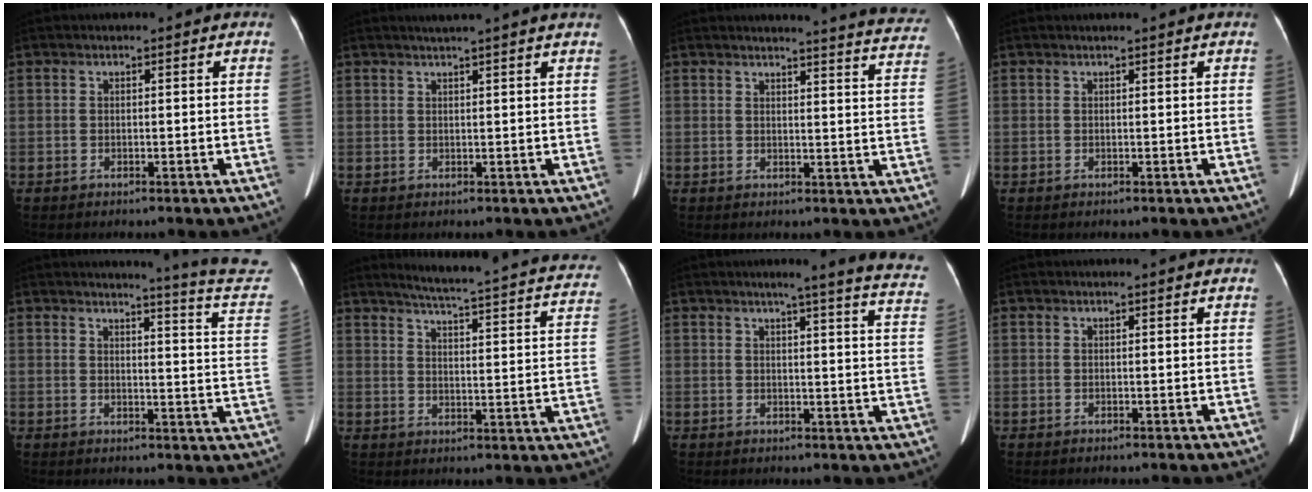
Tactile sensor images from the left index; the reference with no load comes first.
{"total": 4.2, "force": [3.6, -0.9, 2.1], "torque": [-0.025, 0.018, 0.045]}
{"total": 14.7, "force": [14.4, 0.2, 3.1], "torque": [-0.022, -0.095, 0.127]}
{"total": 0.8, "force": [0.7, -0.1, 0.3], "torque": [-0.005, 0.011, 0.017]}
{"total": 13.2, "force": [12.9, -2.2, 2.1], "torque": [-0.027, -0.122, 0.120]}
{"total": 23.4, "force": [20.5, 2.0, 11.0], "torque": [-0.148, -0.045, 0.231]}
{"total": 14.9, "force": [12.6, -0.4, 7.9], "torque": [-0.094, -0.048, 0.126]}
{"total": 0.6, "force": [0.6, 0.0, 0.2], "torque": [-0.008, 0.010, 0.005]}